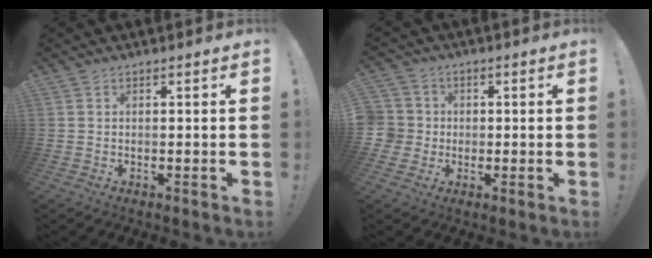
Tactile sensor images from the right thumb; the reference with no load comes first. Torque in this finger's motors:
{"motor_torque": [1.07, 1.07, 0.67, -0.46, 0.38]}